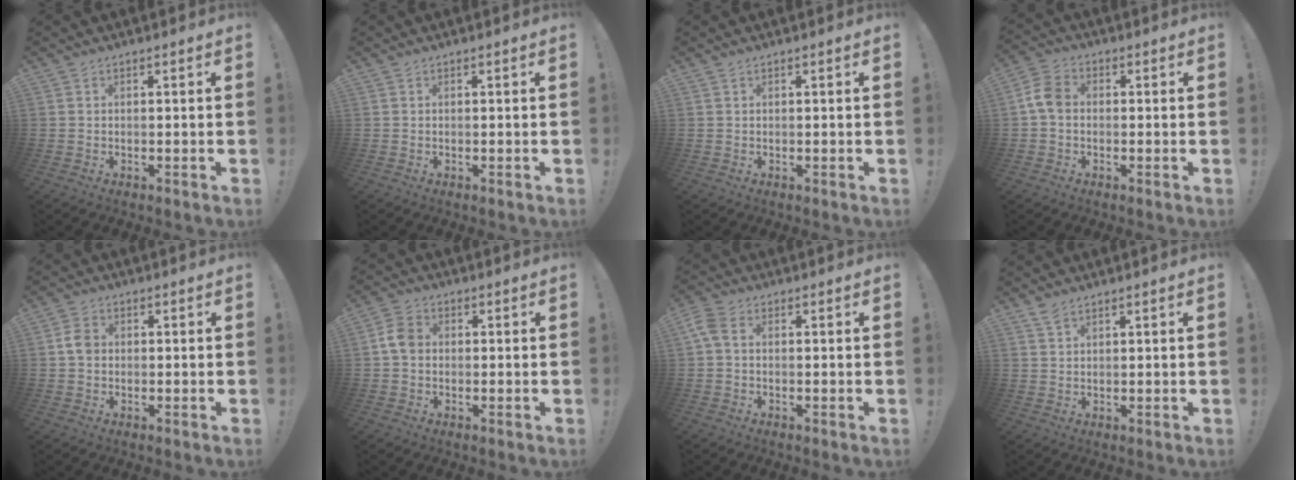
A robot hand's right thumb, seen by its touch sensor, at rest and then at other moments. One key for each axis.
{"total": 0.0}
{"total": 0.0}
{"total": 7.0, "fx": -0.3, "fy": 5.0, "fz": 4.9, "tx": -0.103, "ty": 0.022, "tz": 0.003}
{"total": 4.0, "fx": -0.1, "fy": 3.1, "fz": 2.4, "tx": -0.035, "ty": 0.007, "tz": -0.002}
{"total": 5.9, "fx": 0.0, "fy": 4.5, "fz": 3.8, "tx": -0.073, "ty": 0.016, "tz": 0.004}
{"total": 3.8, "fx": 0.5, "fy": 2.3, "fz": 2.9, "tx": -0.068, "ty": 0.008, "tz": 0.011}
{"total": 2.5, "fx": 1.9, "fy": 1.0, "fz": 1.2, "tx": -0.017, "ty": -0.008, "tz": 0.034}